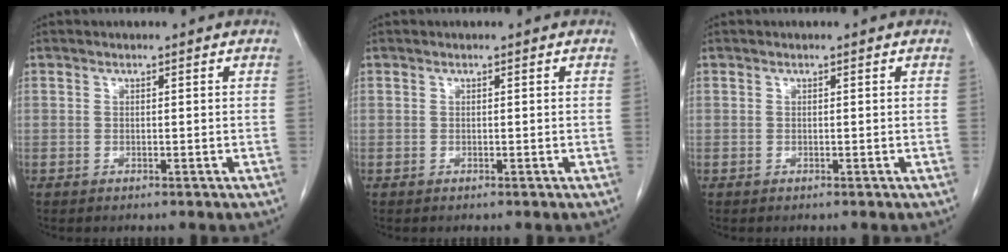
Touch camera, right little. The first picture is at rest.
{"total": 0.0}
{"total": 0.0}